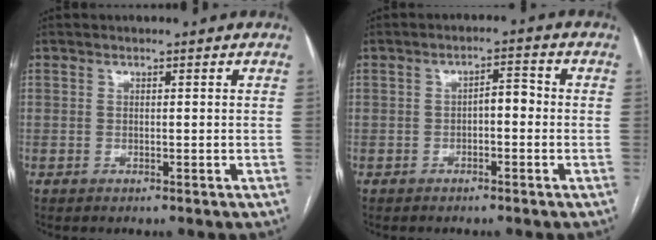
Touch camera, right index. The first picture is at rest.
{"total": 3.1, "force": [-0.6, 1.2, 2.8], "torque": [-0.040, 0.016, -0.009]}